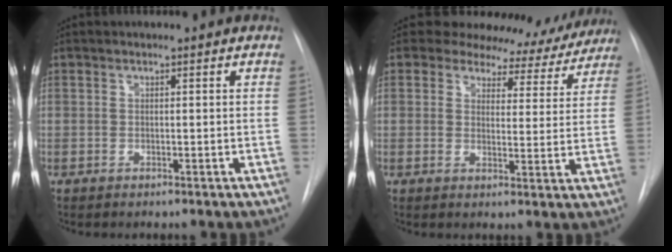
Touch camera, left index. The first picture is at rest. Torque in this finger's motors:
{"motor_torque": [0.99, -1.15, -0.02, 0.00]}